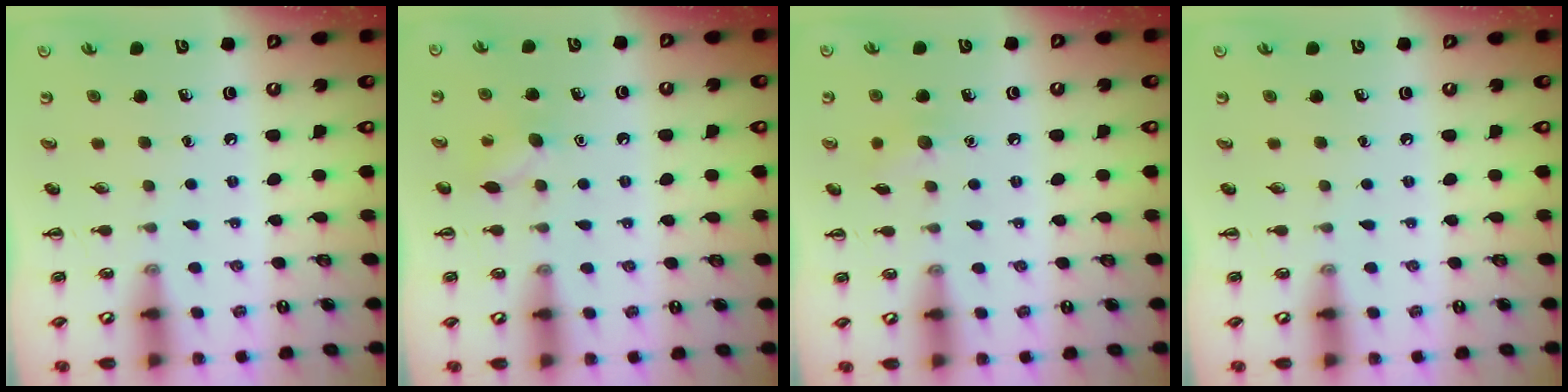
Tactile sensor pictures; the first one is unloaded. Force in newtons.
{"total": 7.2, "press": 7.0, "slide": 1.9}
{"total": 6.1, "press": 6.0, "slide": 1.3}
{"total": 0.0}